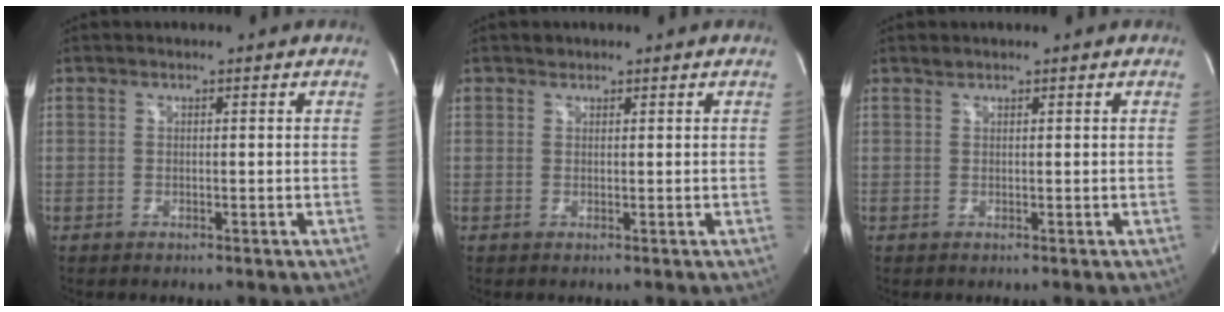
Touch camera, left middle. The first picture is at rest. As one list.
[{"total": 1.0, "force": [0.7, 0.6, 0.0], "torque": [0.004, 0.004, 0.010]}, {"total": 0.5, "force": [0.5, 0.1, 0.0], "torque": [-0.007, 0.002, 0.012]}]